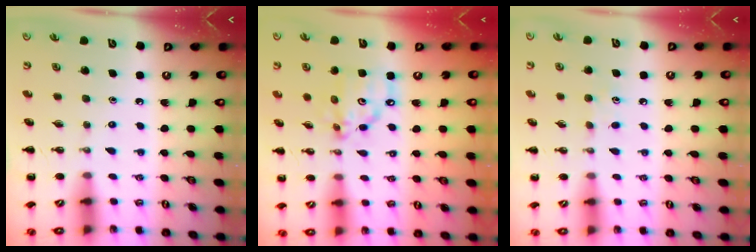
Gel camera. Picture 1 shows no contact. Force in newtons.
{"total": 10.5, "press": 10.3, "slide": 1.9}
{"total": 5.5, "press": 5.3, "slide": 1.5}